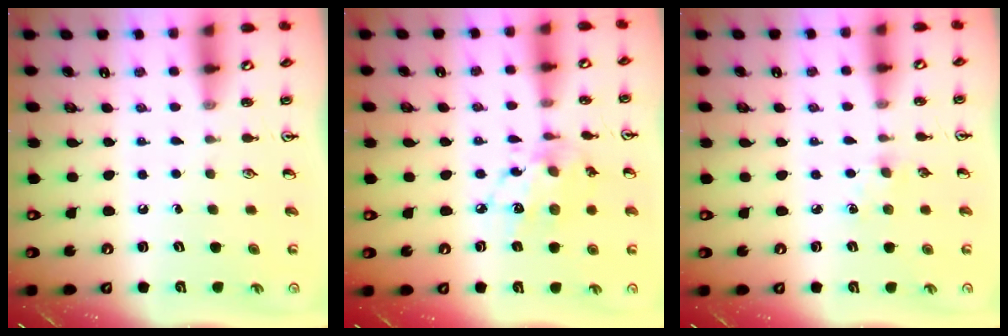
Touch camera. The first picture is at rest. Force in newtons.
{"total": 11.3, "press": 11.3, "slide": 0.9}
{"total": 3.1, "press": 3.1, "slide": 0.5}